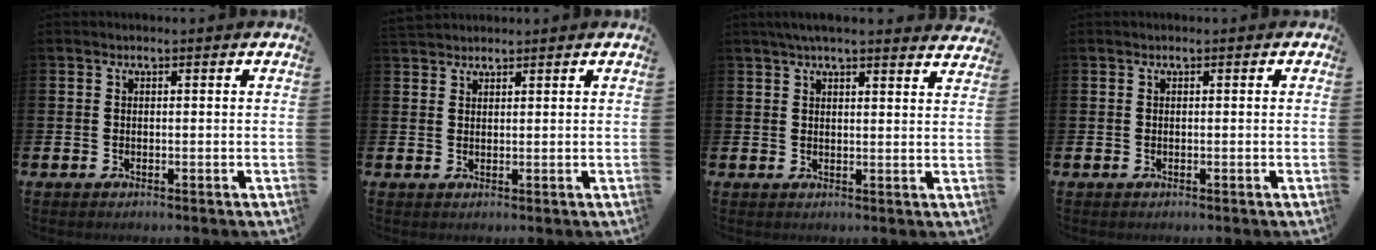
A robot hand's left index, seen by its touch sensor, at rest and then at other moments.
{"total": 2.0, "force": [1.9, 0.5, -0.1], "torque": [0.010, -0.007, 0.033]}
{"total": 4.2, "force": [4.0, 0.2, 1.5], "torque": [-0.033, -0.013, 0.071]}
{"total": 0.0}